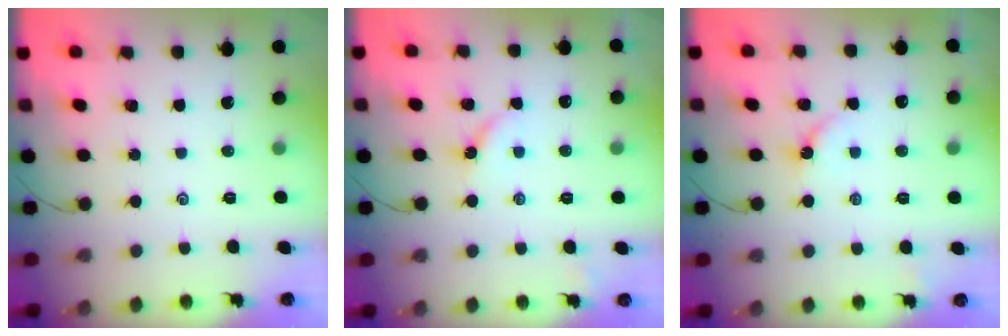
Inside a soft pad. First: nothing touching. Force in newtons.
{"total": 3.3, "press": 3.3, "slide": 0.5}
{"total": 3.4, "press": 3.4, "slide": 0.5}